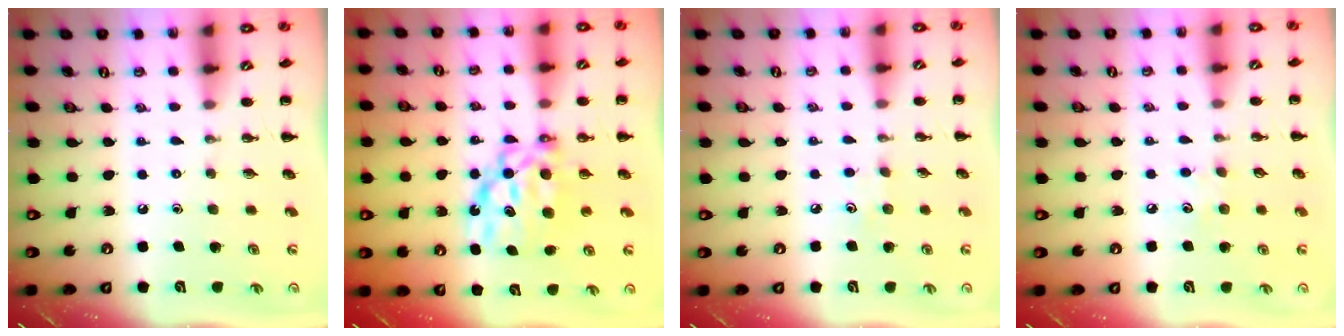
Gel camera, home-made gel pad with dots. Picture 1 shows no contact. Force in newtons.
{"total": 8.7, "press": 8.6, "slide": 1.4}
{"total": 4.5, "press": 4.3, "slide": 1.4}
{"total": 4.5, "press": 4.3, "slide": 1.3}